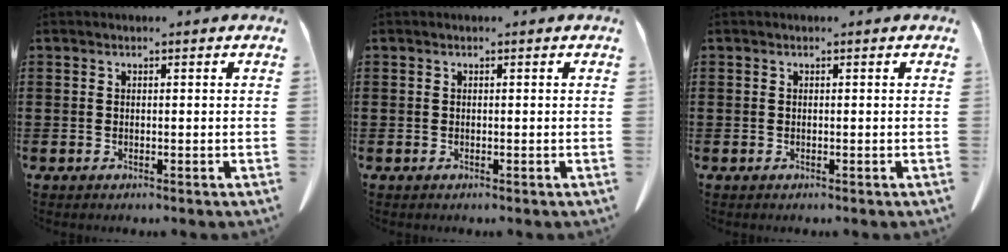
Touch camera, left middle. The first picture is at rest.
{"total": 0.0}
{"total": 0.0}